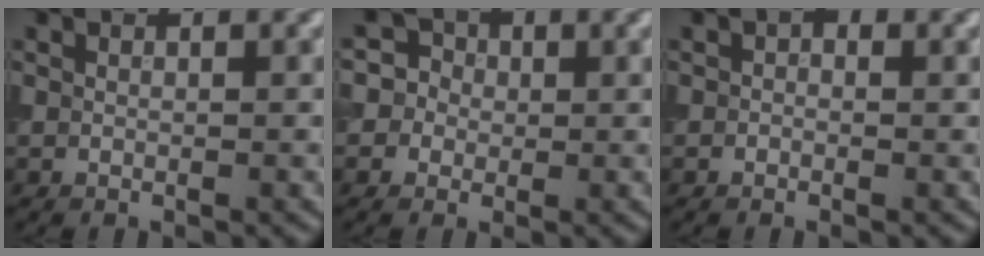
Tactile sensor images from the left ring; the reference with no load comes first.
{"total": 3.1, "force": [0.0, 3.1, 0.7], "torque": [0.017, 0.013, -0.020]}
{"total": 0.8, "force": [-0.2, 0.6, 0.5], "torque": [-0.007, -0.003, -0.013]}